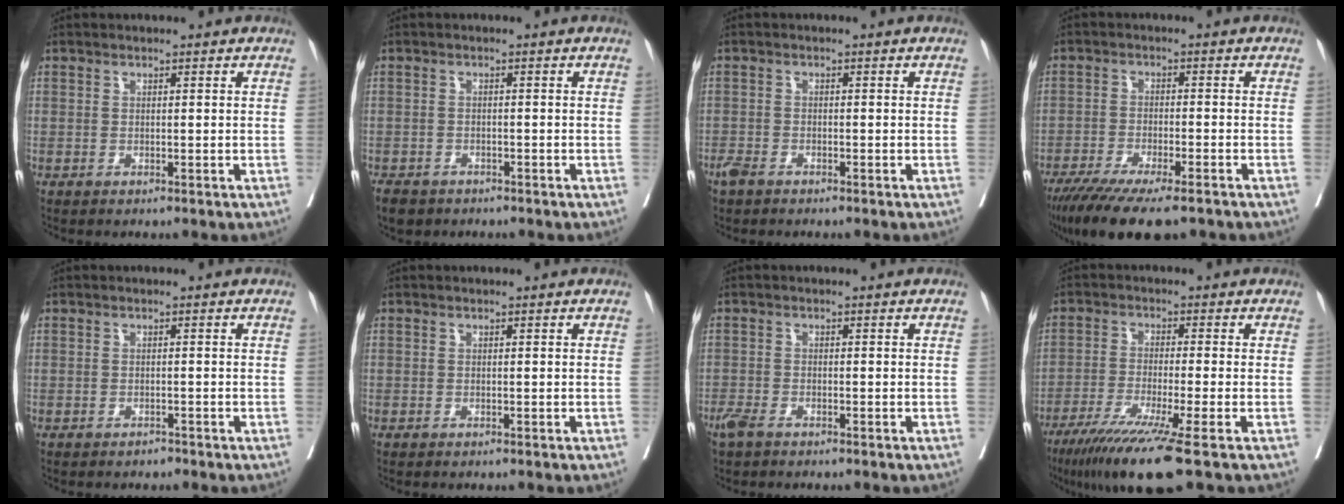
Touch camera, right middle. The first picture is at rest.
{"total": 4.5, "force": [-3.5, 2.5, 1.3], "torque": [-0.022, -0.002, -0.053]}
{"total": 2.1, "force": [-1.7, 0.8, 1.0], "torque": [-0.025, -0.003, -0.031]}
{"total": 13.2, "force": [-10.1, 2.3, 8.2], "torque": [-0.132, -0.028, -0.162]}
{"total": 0.6, "force": [-0.5, 0.2, 0.0], "torque": [0.000, -0.001, -0.010]}
{"total": 0.0}
{"total": 2.7, "force": [-2.0, 0.8, 1.5], "torque": [-0.035, -0.005, -0.038]}
{"total": 11.0, "force": [-7.2, -1.3, 8.3], "torque": [-0.137, -0.035, -0.120]}